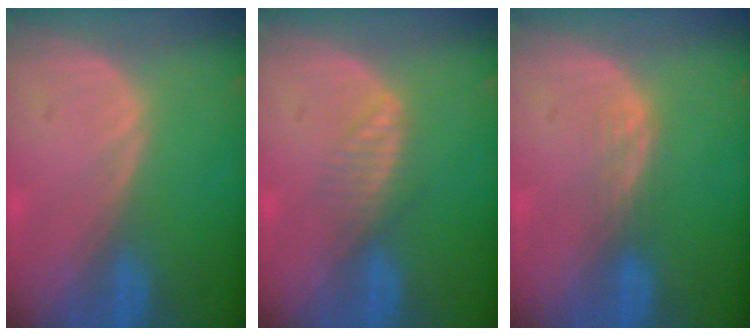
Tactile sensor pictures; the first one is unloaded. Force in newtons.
{"total": 2.7, "press": 2.7, "slide": 0.2}
{"total": 1.9, "press": 1.9, "slide": 0.3}